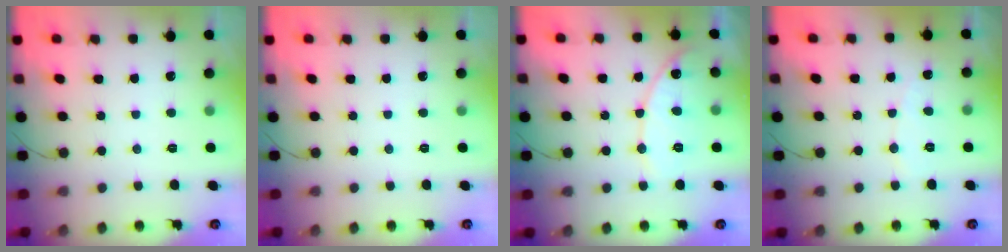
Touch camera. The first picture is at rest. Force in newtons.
{"total": 0.0}
{"total": 10.6, "press": 10.6, "slide": 0.9}
{"total": 3.0, "press": 2.9, "slide": 0.3}